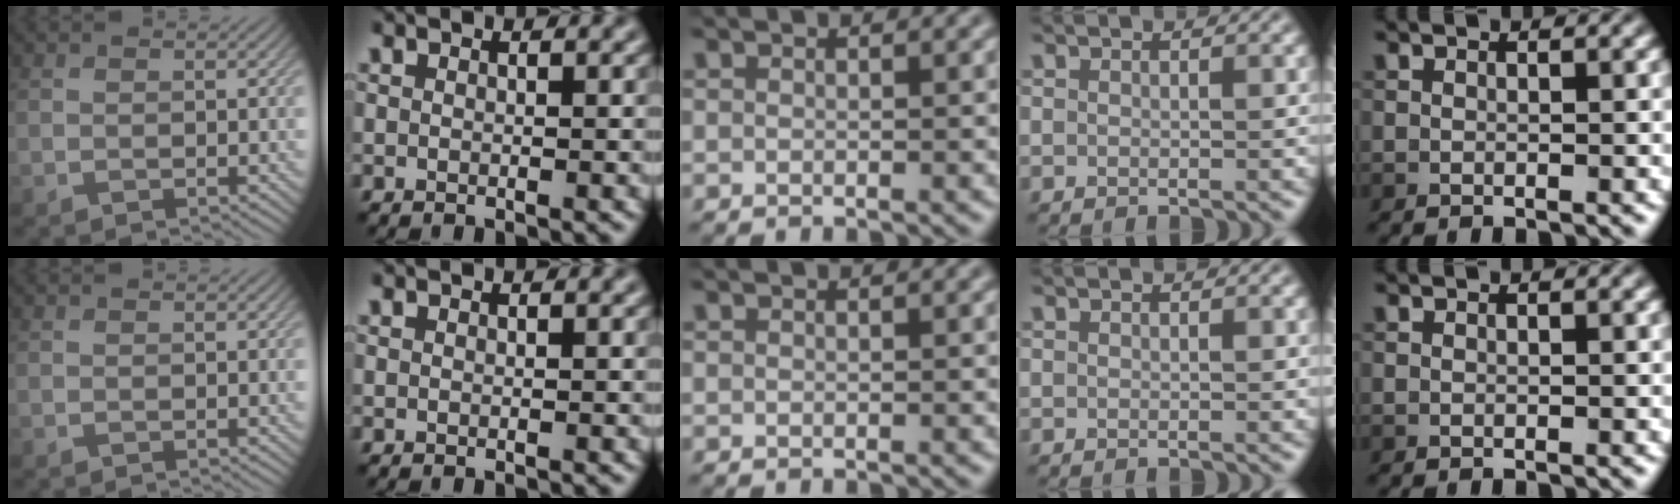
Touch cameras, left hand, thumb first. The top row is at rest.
{}